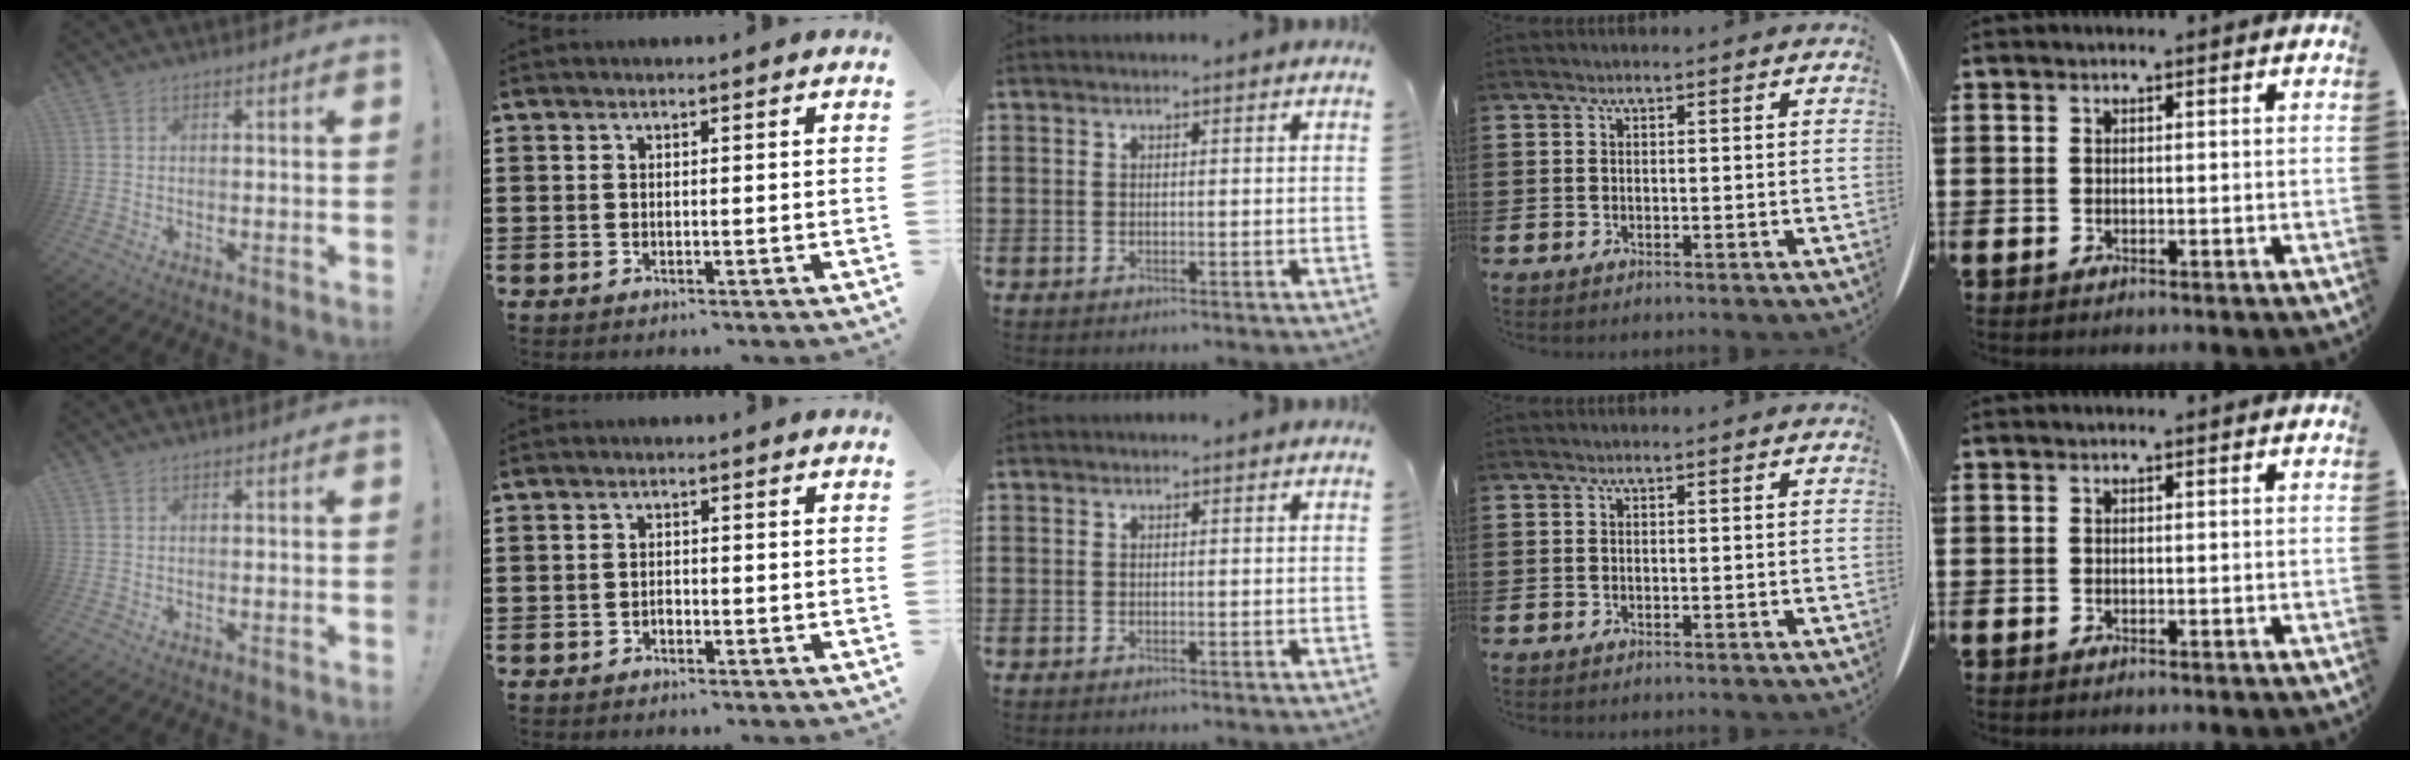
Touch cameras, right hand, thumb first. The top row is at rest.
{"index": {"total": 1.0, "force": [-0.6, 0.7, 0.4], "torque": [-0.010, -0.001, -0.012]}}